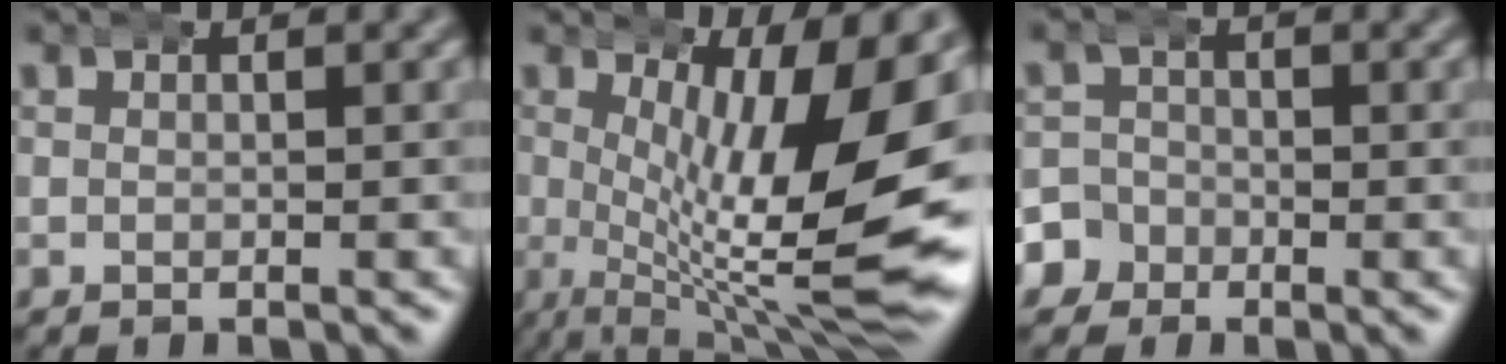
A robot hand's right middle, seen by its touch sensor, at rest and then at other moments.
{"total": 13.4, "force": [-0.5, 4.8, 12.5], "torque": [-0.168, -0.026, 0.005]}
{"total": 5.3, "force": [-2.1, 4.7, 1.0], "torque": [-0.035, -0.010, -0.046]}